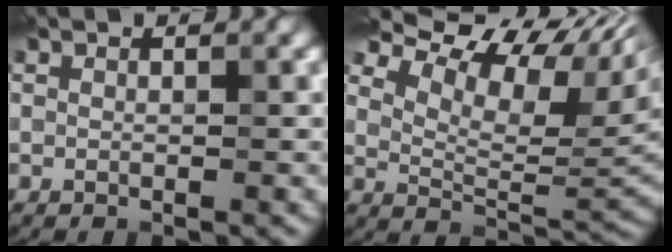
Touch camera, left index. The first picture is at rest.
{"total": 12.4, "force": [8.0, 4.7, 8.2], "torque": [-0.147, 0.029, 0.131]}